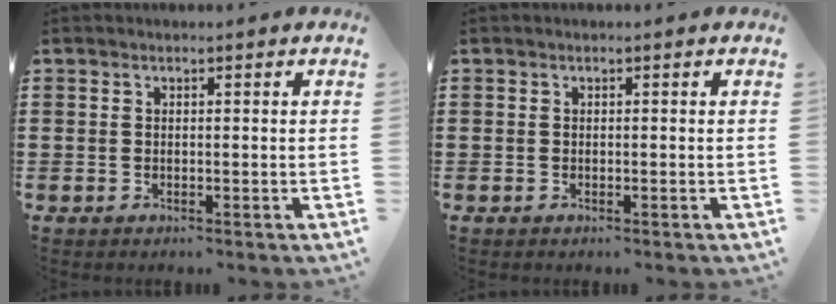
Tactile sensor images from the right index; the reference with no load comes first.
{"total": 0.0}